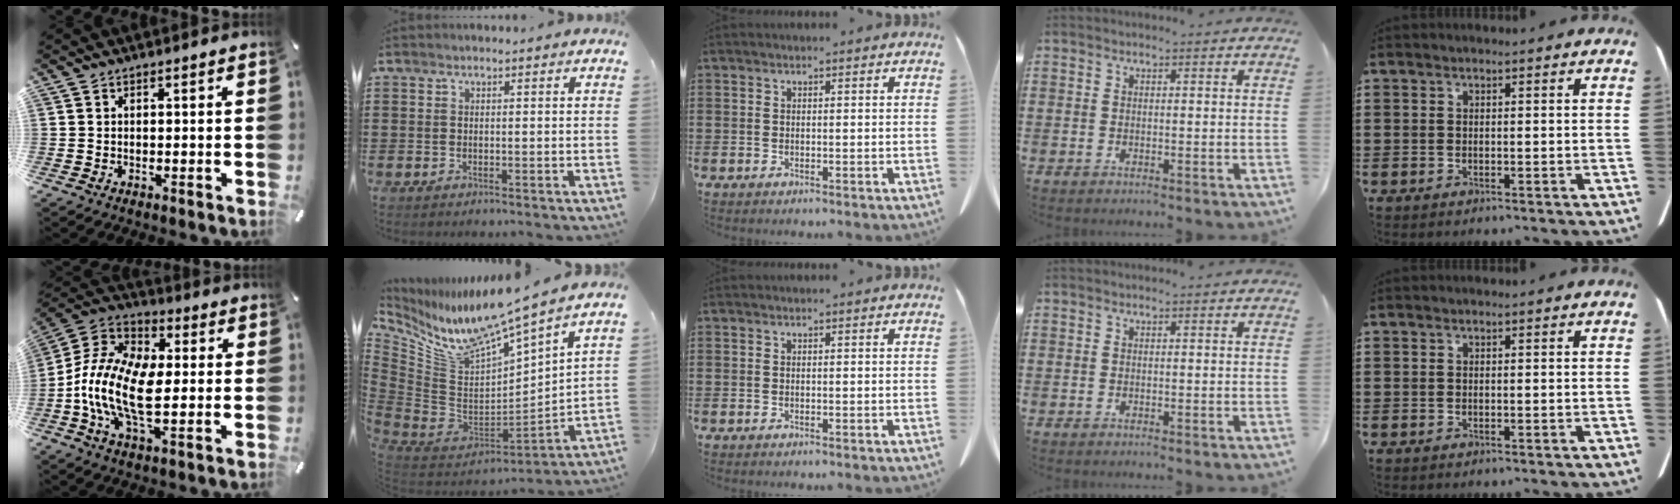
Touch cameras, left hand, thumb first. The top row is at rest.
{"thumb": {"total": 14.3, "force": [-3.2, 7.6, 11.7], "torque": [-0.274, -0.013, -0.066]}, "index": {"total": 10.6, "force": [9.3, 0.8, 4.9], "torque": [-0.140, -0.080, 0.156]}}